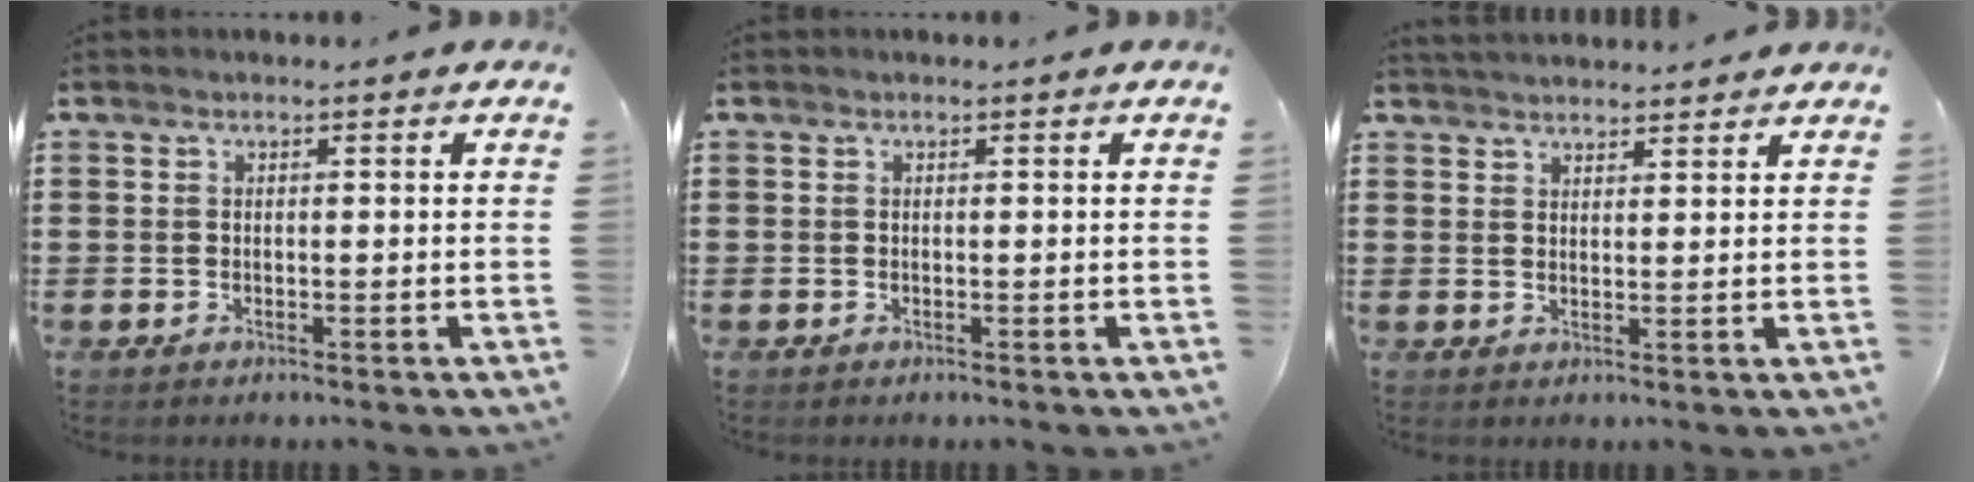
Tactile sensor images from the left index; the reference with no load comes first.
{"total": 0.0}
{"total": 2.4, "force": [2.4, 0.2, 0.0], "torque": [-0.007, -0.001, 0.047]}